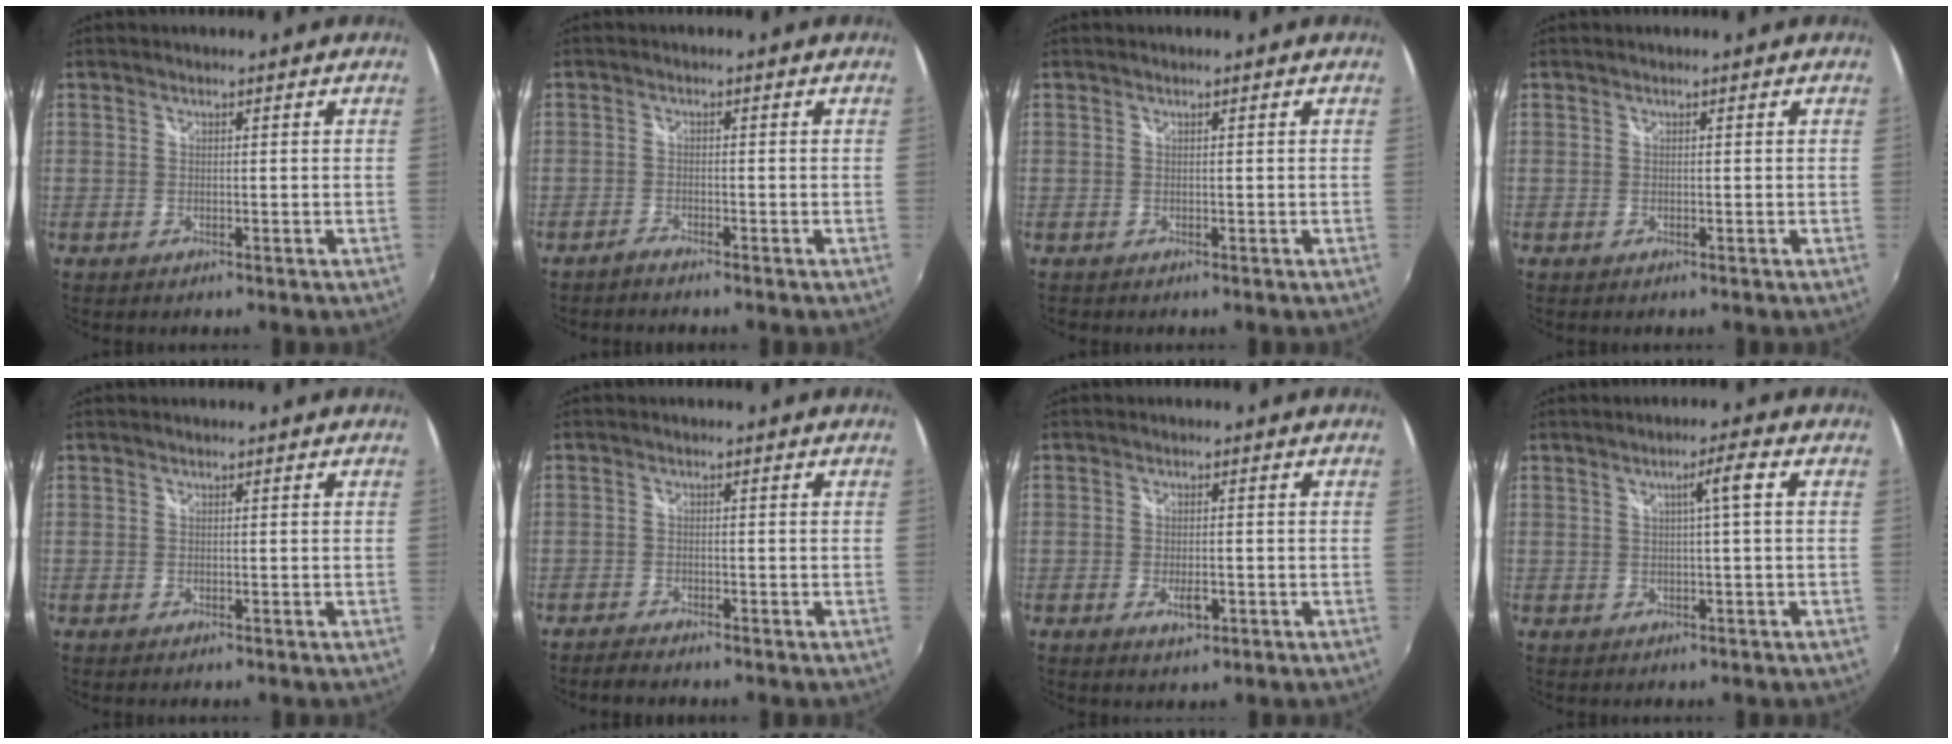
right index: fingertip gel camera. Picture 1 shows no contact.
{"total": 1.5, "force": [-1.4, 0.0, 0.3], "torque": [-0.013, -0.004, -0.032]}
{"total": 0.0}
{"total": 0.0}
{"total": 0.0}
{"total": 2.3, "force": [-2.2, 0.4, 0.5], "torque": [-0.021, -0.009, -0.045]}
{"total": 3.2, "force": [-1.2, 1.5, 2.6], "torque": [-0.049, -0.006, -0.020]}
{"total": 3.3, "force": [0.6, -0.5, 3.2], "torque": [-0.056, 0.005, 0.011]}